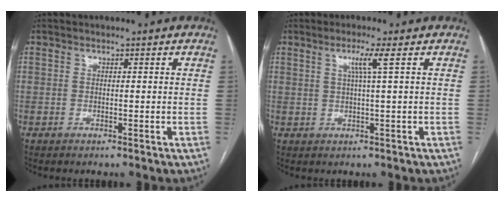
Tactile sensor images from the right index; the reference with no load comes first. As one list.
[{"total": 3.1, "force": [1.2, -0.8, 2.7], "torque": [-0.055, 0.000, 0.024]}]